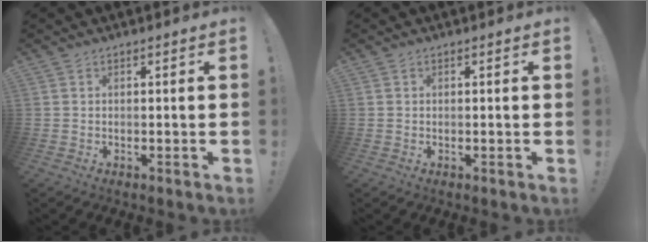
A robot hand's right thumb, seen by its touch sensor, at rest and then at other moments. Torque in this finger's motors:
{"motor_torque": [-0.10, -0.12, 0.03, 0.01, 0.00]}